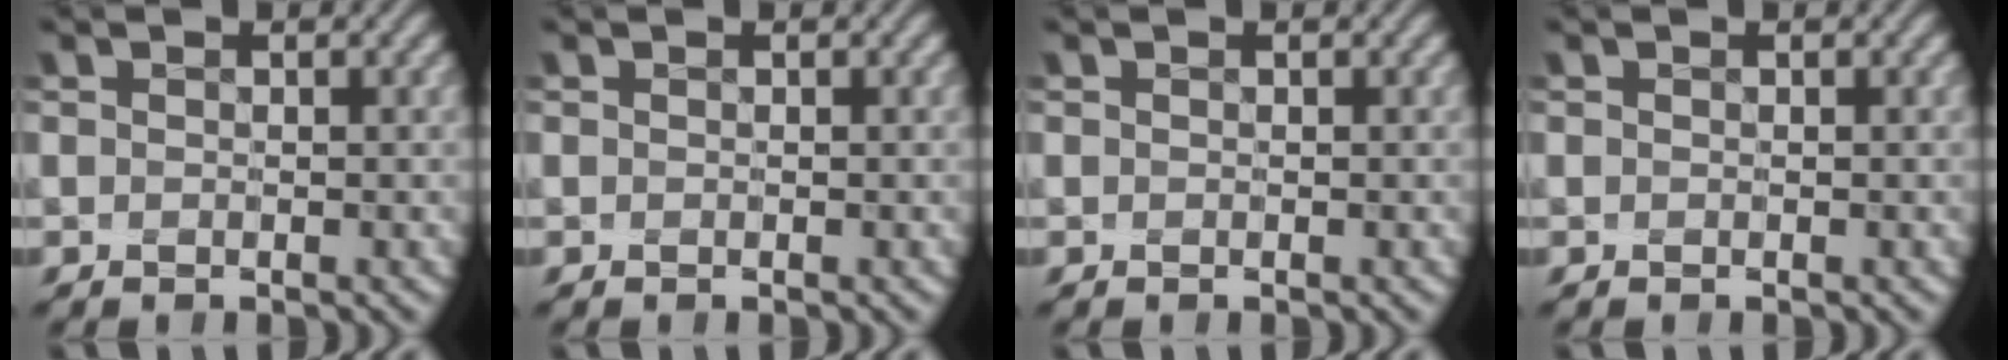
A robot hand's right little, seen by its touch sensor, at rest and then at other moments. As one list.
[{"total": 0.0}, {"total": 0.0}, {"total": 0.0}]